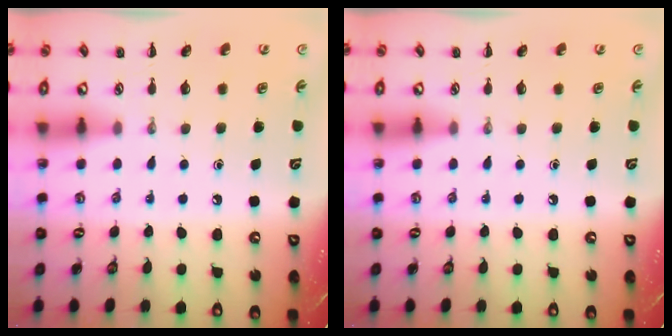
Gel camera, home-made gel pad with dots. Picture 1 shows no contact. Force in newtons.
{"total": 0.0}